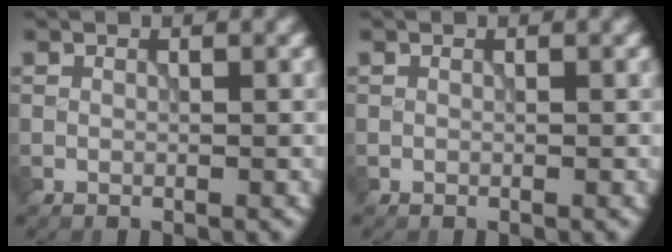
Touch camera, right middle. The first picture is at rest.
{"total": 0.0}